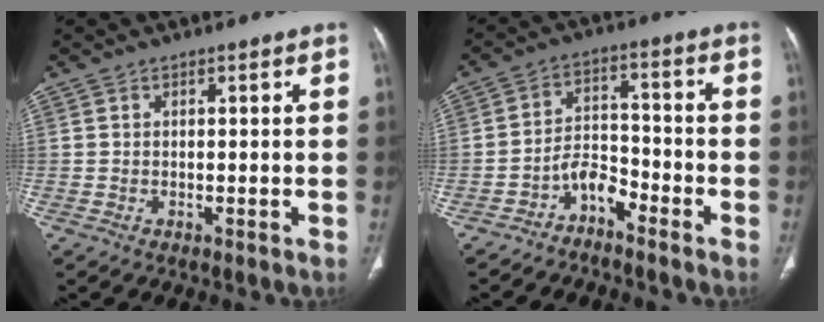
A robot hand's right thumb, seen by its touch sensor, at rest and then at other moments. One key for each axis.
{"total": 5.1, "fx": -4.0, "fy": 2.2, "fz": 2.3, "tx": -0.028, "ty": 0.048, "tz": -0.079}